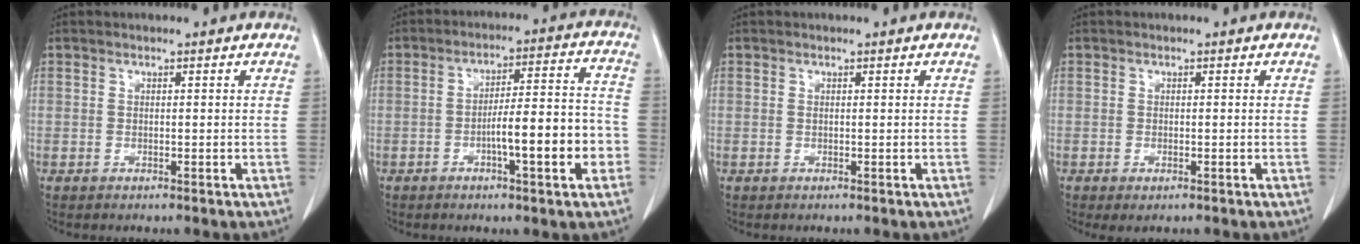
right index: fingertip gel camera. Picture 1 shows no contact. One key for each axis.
{"total": 11.1, "fx": -3.5, "fy": 1.4, "fz": 10.5, "tx": -0.160, "ty": 0.019, "tz": -0.050}
{"total": 0.0}
{"total": 1.6, "fx": -0.9, "fy": 0.5, "fz": 1.3, "tx": -0.018, "ty": -0.004, "tz": -0.009}